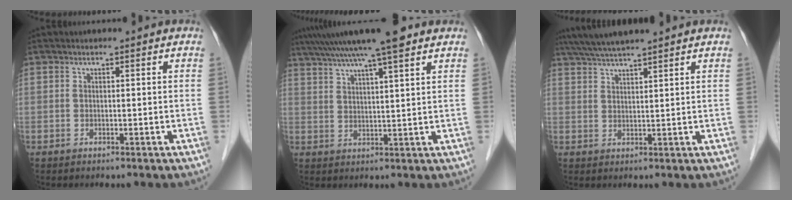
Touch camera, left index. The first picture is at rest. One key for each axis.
{"total": 12.7, "fx": 10.0, "fy": 0.1, "fz": 7.7, "tx": -0.135, "ty": 0.033, "tz": 0.151}
{"total": 7.5, "fx": 6.6, "fy": -0.4, "fz": 3.6, "tx": -0.063, "ty": 0.031, "tz": 0.111}